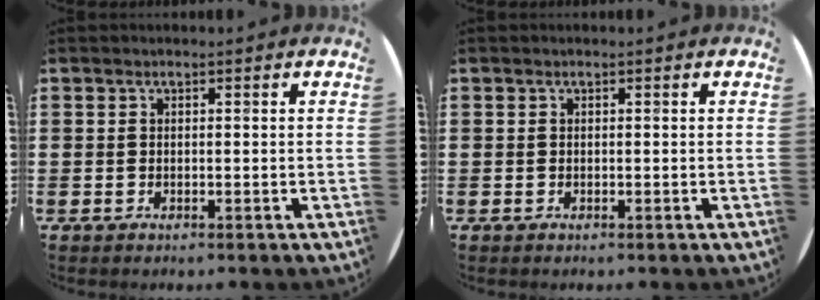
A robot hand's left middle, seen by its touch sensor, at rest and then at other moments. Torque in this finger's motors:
{"motor_torque": [0.75, -0.85, 0.07, 0.01]}